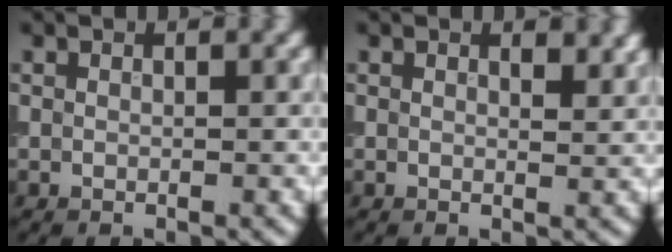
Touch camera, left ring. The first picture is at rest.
{"total": 1.5, "force": [1.1, 0.4, 1.0], "torque": [-0.010, -0.001, 0.019]}